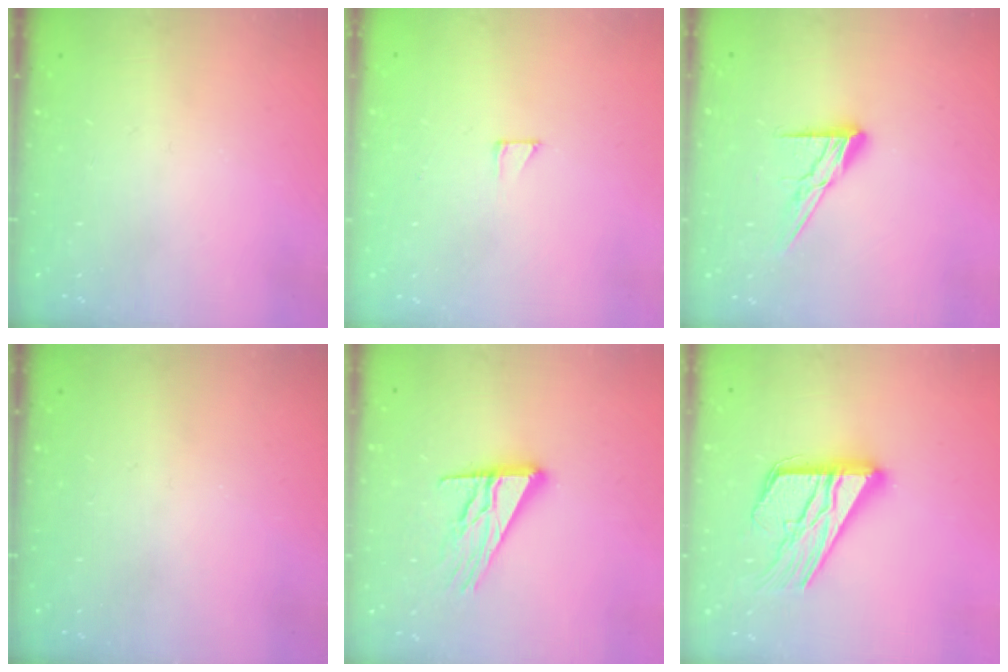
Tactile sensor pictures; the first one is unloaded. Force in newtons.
{"total": 2.5, "press": 2.5, "slide": 0.1}
{"total": 10.4, "press": 10.4, "slide": 0.6}
{"total": 0.0}
{"total": 13.0, "press": 13.0, "slide": 1.0}
{"total": 19.1, "press": 19.0, "slide": 1.8}